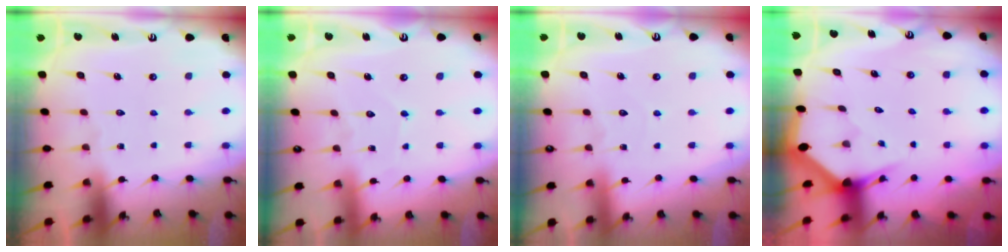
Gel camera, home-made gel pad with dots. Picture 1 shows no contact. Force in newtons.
{"total": 3.5, "press": 3.5, "slide": 0.4}
{"total": 2.7, "press": 2.7, "slide": 0.4}
{"total": 3.0, "press": 3.0, "slide": 0.1}